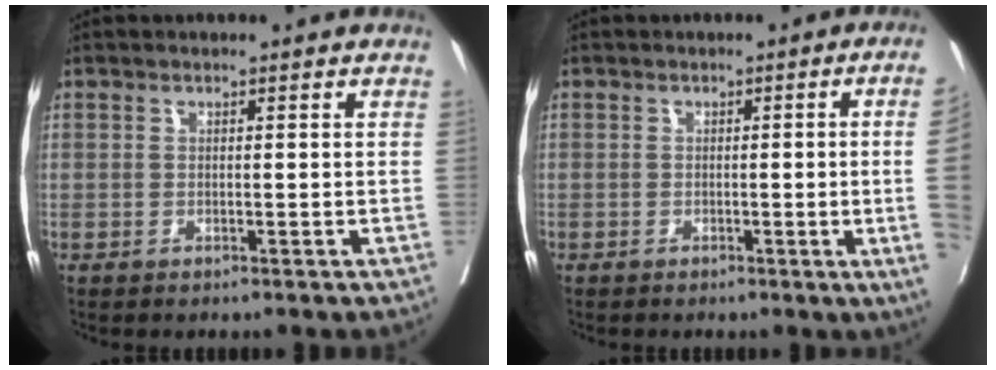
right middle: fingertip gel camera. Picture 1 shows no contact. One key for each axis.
{"total": 8.1, "fx": -1.0, "fy": -2.3, "fz": 7.7, "tx": -0.085, "ty": -0.018, "tz": -0.012}